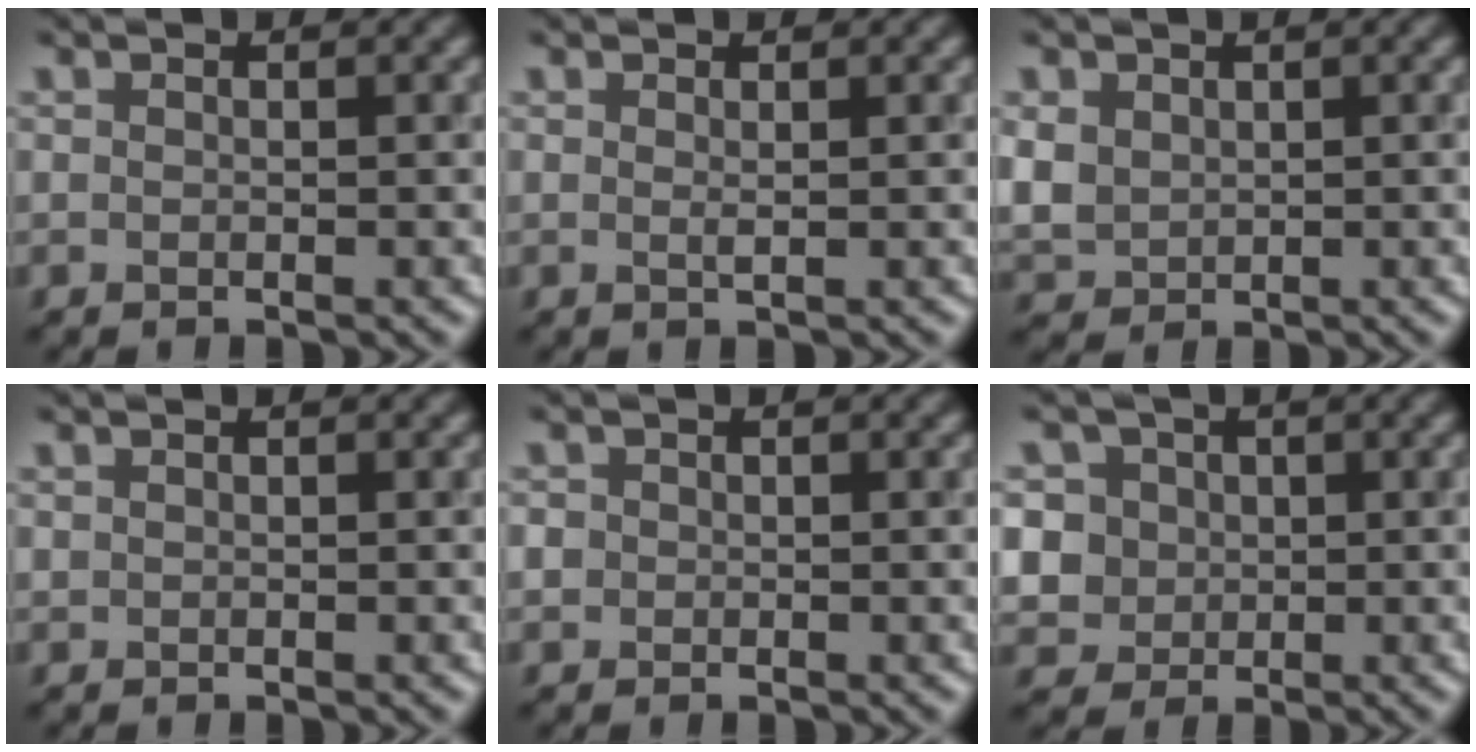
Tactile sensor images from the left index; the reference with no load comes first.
{"total": 0.6, "force": [0.3, 0.1, 0.6], "torque": [-0.010, -0.002, 0.004]}
{"total": 2.5, "force": [0.8, 2.1, 1.1], "torque": [-0.034, -0.002, 0.019]}
{"total": 0.0}
{"total": 1.2, "force": [0.0, 1.1, 0.3], "torque": [0.004, -0.002, -0.002]}
{"total": 6.4, "force": [2.0, 5.6, 2.4], "torque": [-0.047, 0.021, 0.014]}